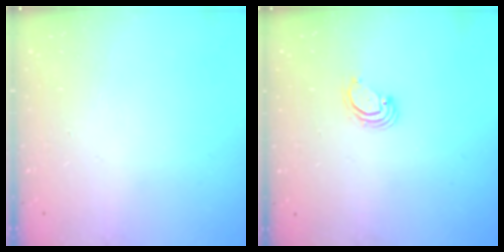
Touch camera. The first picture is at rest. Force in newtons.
{"total": 3.0, "press": 3.0, "slide": 0.3}